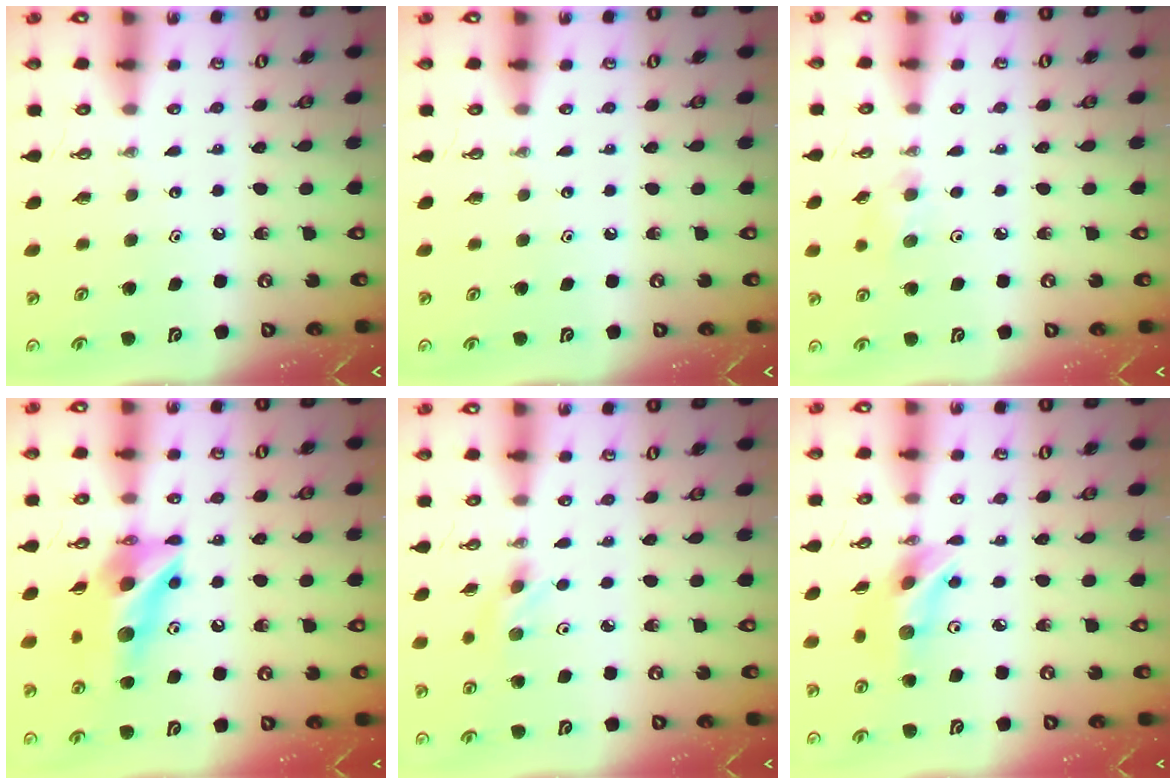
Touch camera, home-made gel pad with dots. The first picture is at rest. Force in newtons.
{"total": 0.0}
{"total": 6.6, "press": 5.5, "slide": 3.7}
{"total": 12.8, "press": 12.8, "slide": 1.3}
{"total": 2.8, "press": 2.4, "slide": 1.4}
{"total": 12.5, "press": 12.0, "slide": 3.2}